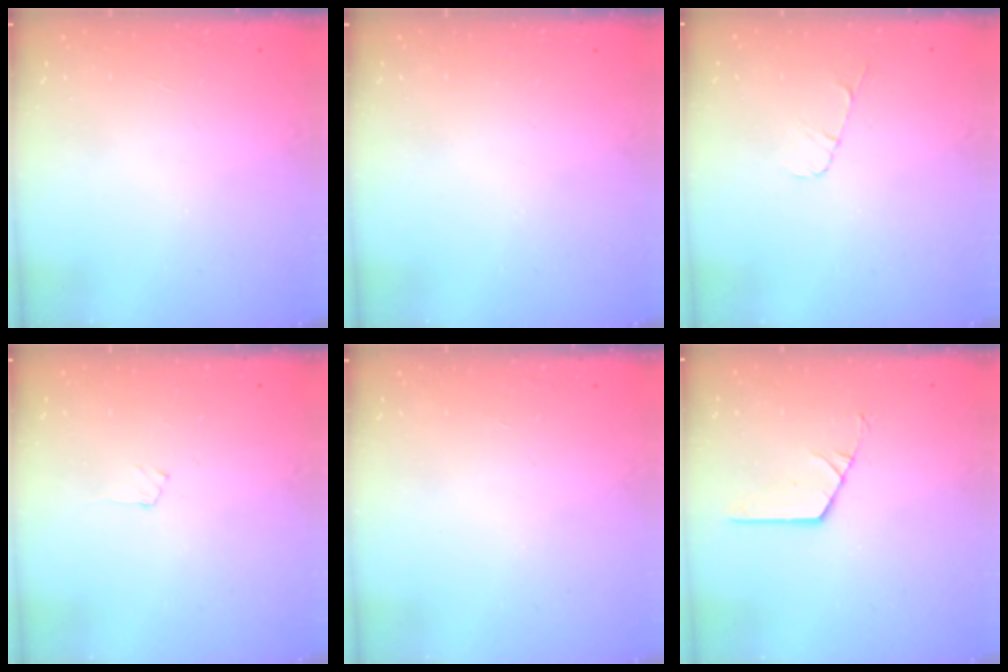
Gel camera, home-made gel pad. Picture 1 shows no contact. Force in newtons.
{"total": 0.0}
{"total": 4.5, "press": 4.5, "slide": 0.4}
{"total": 3.1, "press": 3.1, "slide": 0.4}
{"total": 0.0}
{"total": 2.9, "press": 2.9, "slide": 0.2}